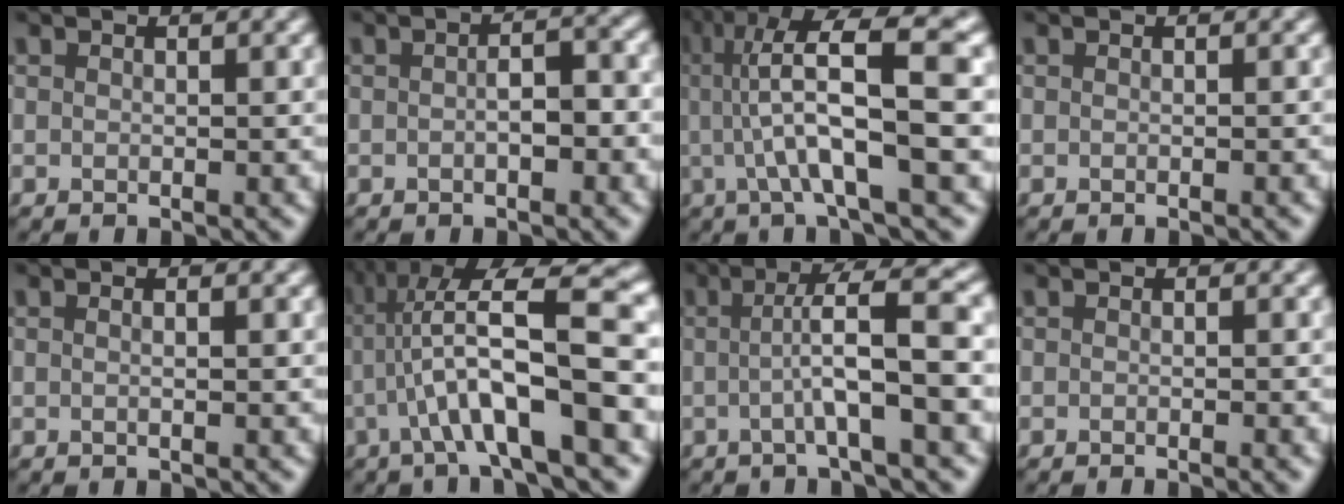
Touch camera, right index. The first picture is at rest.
{"total": 2.4, "force": [-0.6, 1.2, 2.0], "torque": [-0.024, -0.001, -0.010]}
{"total": 9.5, "force": [2.1, 2.6, 8.9], "torque": [-0.142, 0.021, 0.023]}
{"total": 0.0}
{"total": 0.6, "force": [-0.1, -0.1, 0.6], "torque": [-0.009, 0.002, -0.004]}
{"total": 11.2, "force": [0.5, 4.2, 10.3], "torque": [-0.162, 0.019, 0.005]}
{"total": 5.2, "force": [0.0, 0.4, 5.2], "torque": [-0.071, 0.019, -0.005]}
{"total": 0.6, "force": [-0.4, -0.2, 0.4], "torque": [-0.003, 0.004, -0.009]}